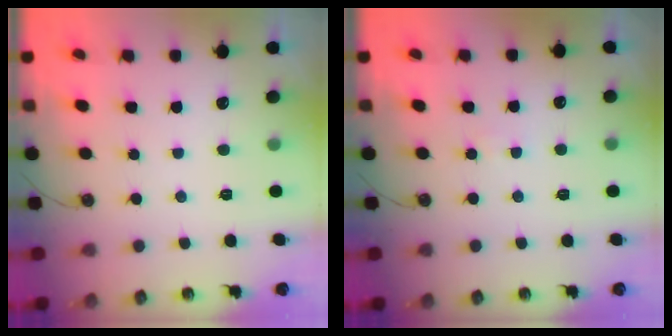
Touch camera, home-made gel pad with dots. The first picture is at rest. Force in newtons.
{"total": 1.0, "press": 1.0, "slide": 0.1}